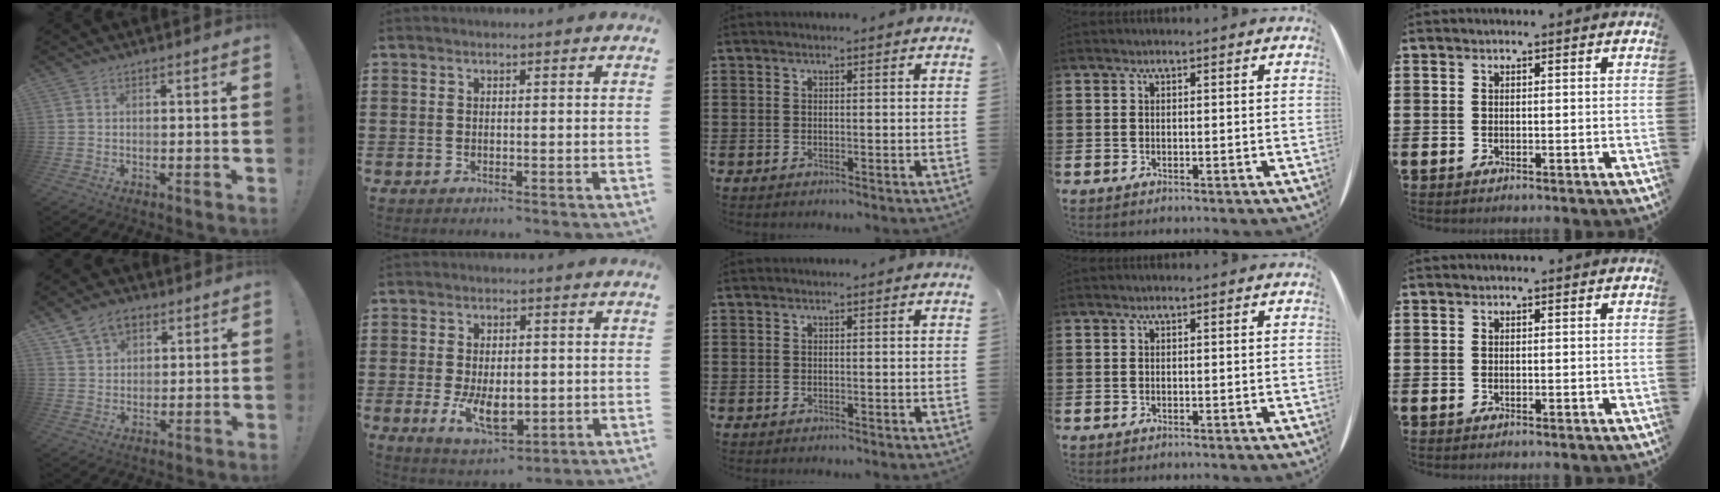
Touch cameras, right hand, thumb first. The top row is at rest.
{"thumb": {"total": 8.1, "force": [4.7, 5.6, 3.5], "torque": [-0.055, -0.016, 0.091]}, "index": {"total": 7.2, "force": [-0.9, 4.2, 5.8], "torque": [-0.108, -0.002, -0.019]}}